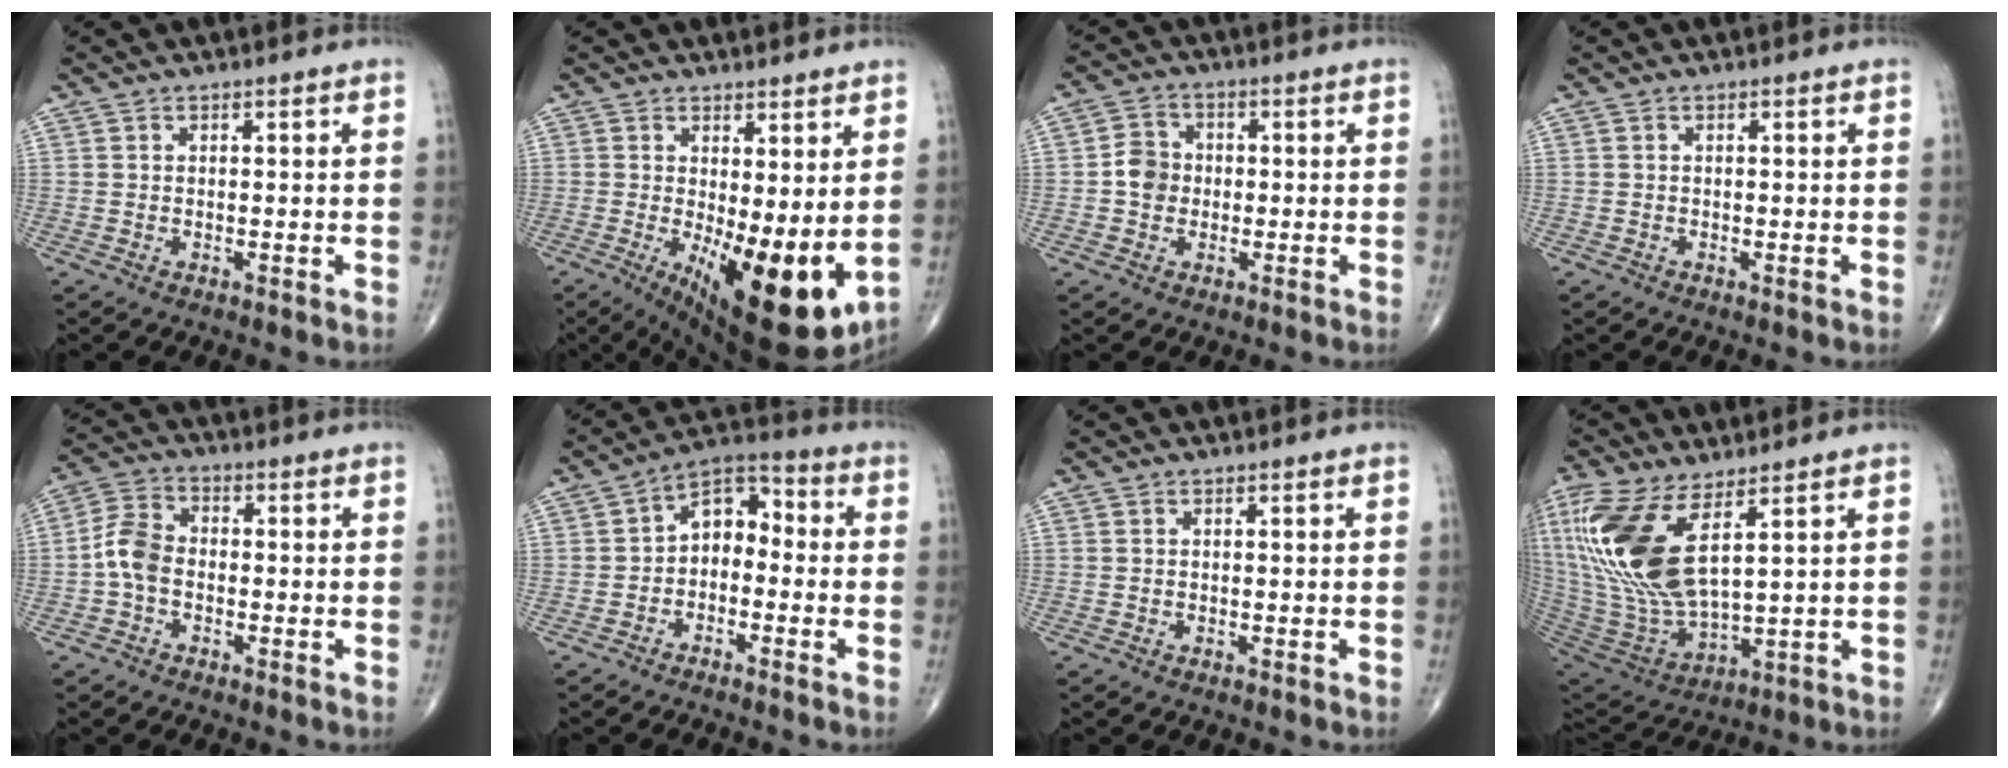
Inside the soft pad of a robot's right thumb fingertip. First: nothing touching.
{"total": 15.9, "force": [-1.1, 6.0, 14.7], "torque": [-0.219, -0.039, 0.005]}
{"total": 5.0, "force": [-0.5, 4.4, 2.3], "torque": [-0.025, 0.012, -0.016]}
{"total": 0.0}
{"total": 6.2, "force": [-1.4, 4.2, 4.3], "torque": [-0.083, 0.022, -0.040]}
{"total": 7.8, "force": [-1.3, 5.4, 5.6], "torque": [-0.061, 0.042, -0.041]}
{"total": 0.0}
{"total": 20.7, "force": [7.6, 8.5, 17.3], "torque": [-0.396, -0.038, 0.162]}